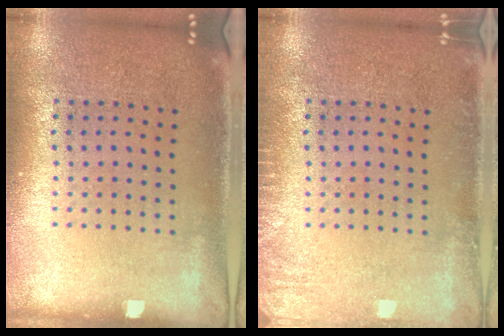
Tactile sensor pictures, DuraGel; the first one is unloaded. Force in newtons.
{"total": 1.4, "press": 1.4, "slide": 0.3}